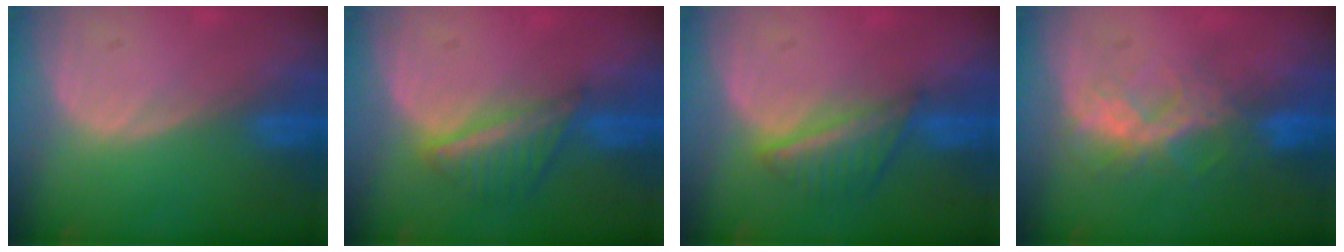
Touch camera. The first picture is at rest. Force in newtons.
{"total": 5.9, "press": 5.2, "slide": 2.8}
{"total": 5.6, "press": 5.3, "slide": 1.7}
{"total": 6.6, "press": 5.9, "slide": 3.1}